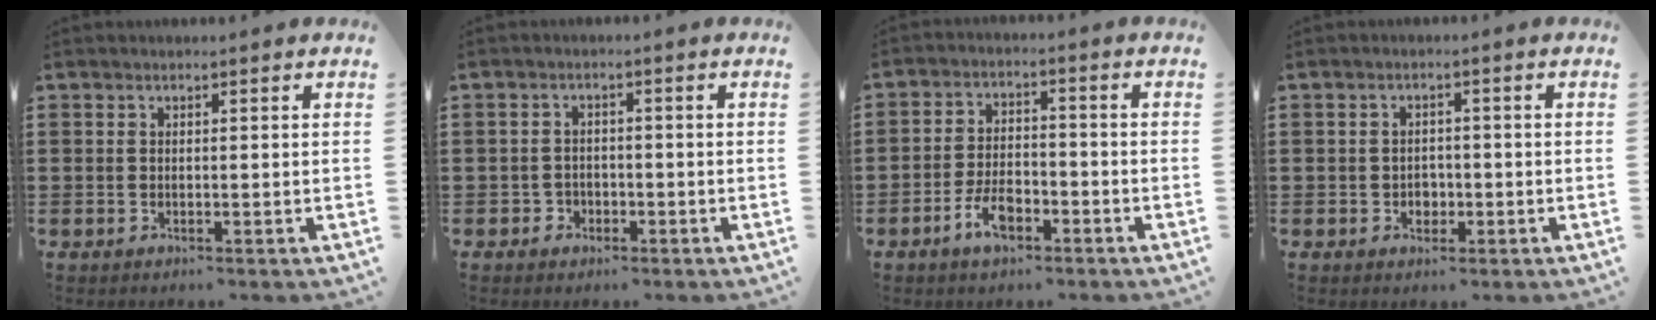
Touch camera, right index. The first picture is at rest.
{"total": 1.8, "force": [-1.2, 1.4, 0.1], "torque": [-0.008, 0.002, -0.027]}
{"total": 5.7, "force": [-3.2, 2.4, 4.0], "torque": [-0.093, 0.002, -0.065]}
{"total": 2.0, "force": [-0.7, 1.6, 0.8], "torque": [-0.022, -0.001, -0.015]}